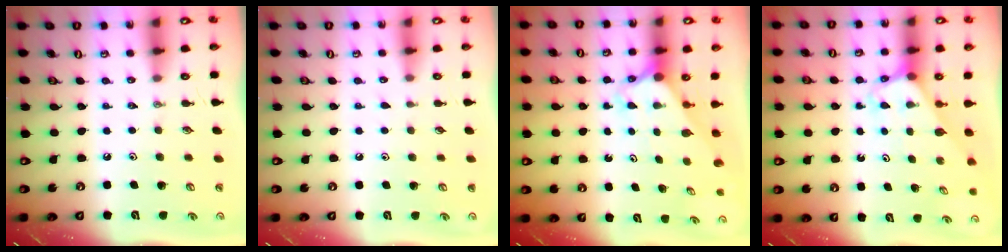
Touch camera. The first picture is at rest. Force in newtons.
{"total": 4.6, "press": 4.5, "slide": 0.5}
{"total": 2.6, "press": 2.6, "slide": 0.2}
{"total": 3.0, "press": 3.0, "slide": 0.2}